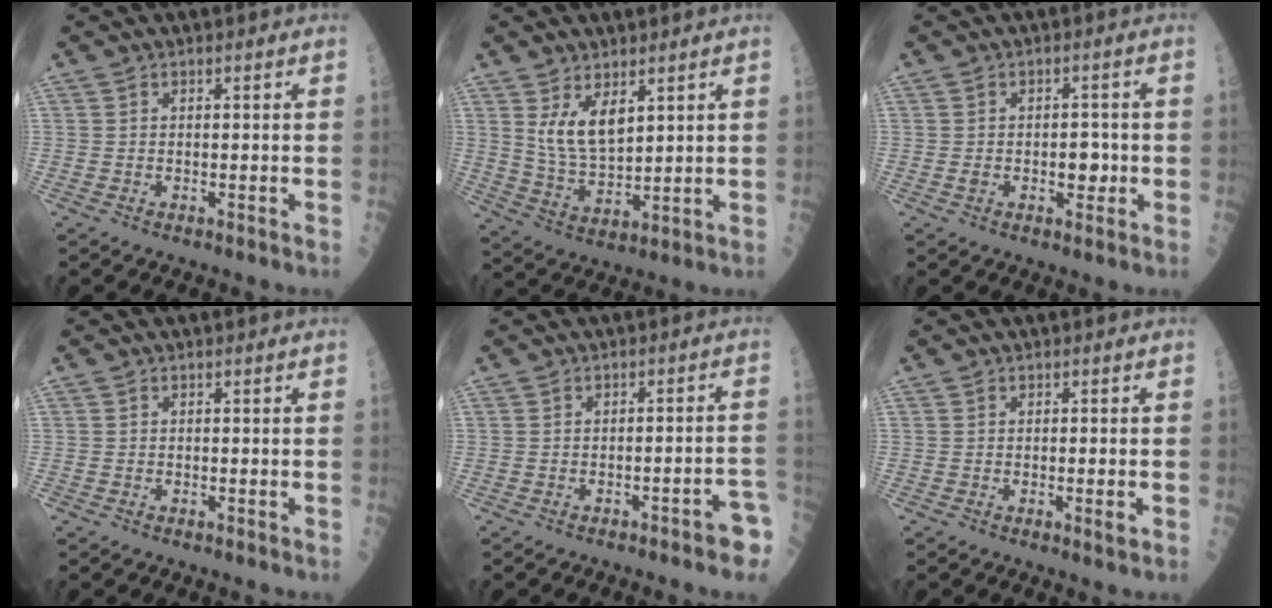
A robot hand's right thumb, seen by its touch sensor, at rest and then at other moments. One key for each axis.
{"total": 7.7, "fx": 3.6, "fy": 3.5, "fz": 5.9, "tx": -0.096, "ty": -0.031, "tz": 0.080}
{"total": 4.0, "fx": -0.6, "fy": 2.5, "fz": 3.1, "tx": -0.026, "ty": 0.008, "tz": -0.005}
{"total": 0.0}
{"total": 5.1, "fx": -3.0, "fy": 1.2, "fz": 4.0, "tx": -0.041, "ty": 0.034, "tz": -0.033}
{"total": 1.8, "fx": -0.5, "fy": 0.3, "fz": 1.7, "tx": -0.026, "ty": -0.005, "tz": -0.007}